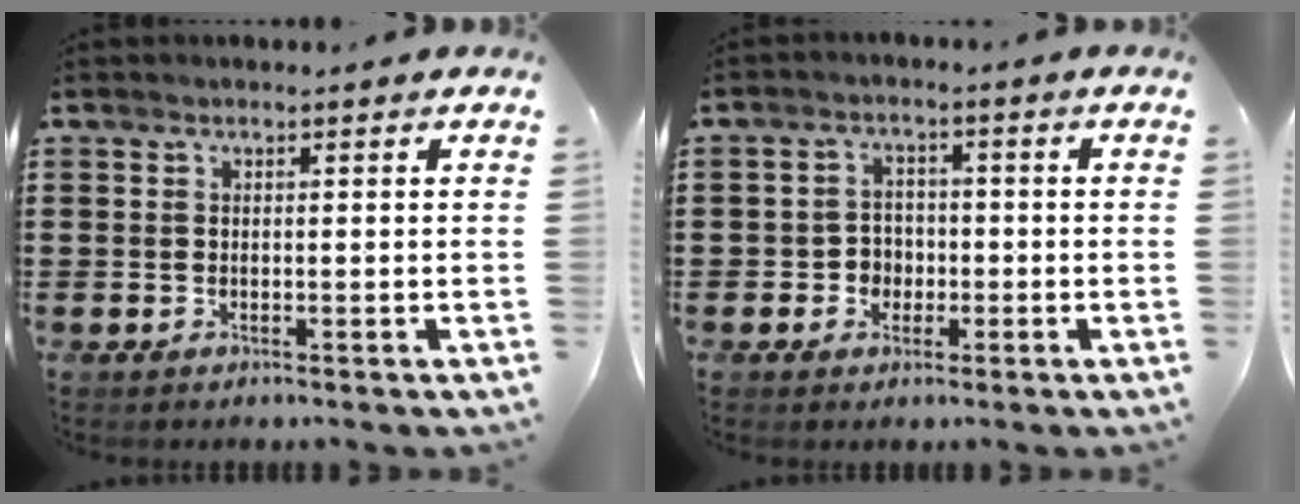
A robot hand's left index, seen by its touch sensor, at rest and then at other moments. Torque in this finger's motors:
{"motor_torque": [0.07, 0.06, 0.07, 0.01]}